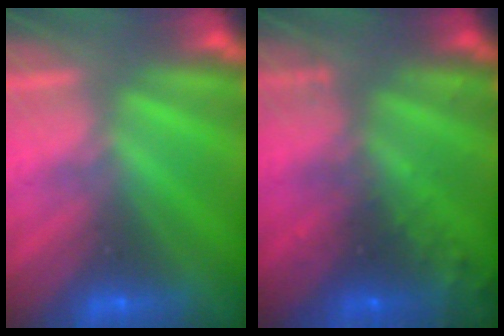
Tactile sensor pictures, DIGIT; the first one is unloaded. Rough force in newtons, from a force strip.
{"total": 7.4}